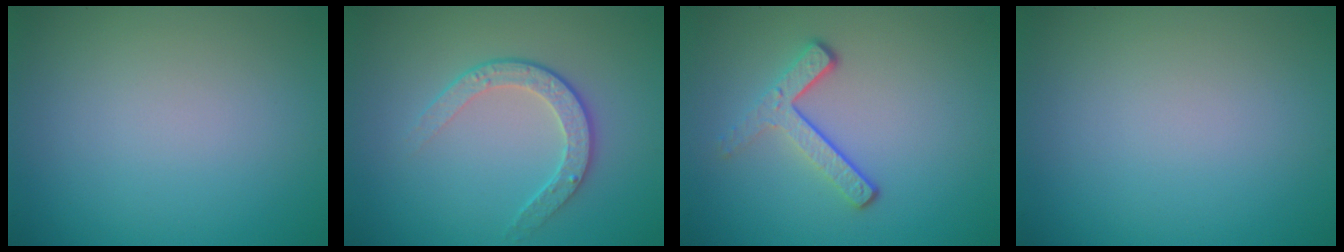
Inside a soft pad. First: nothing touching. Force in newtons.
{"total": 2.6, "press": 2.0, "slide": 1.7}
{"total": 3.3, "press": 2.3, "slide": 2.3}
{"total": 0.0}